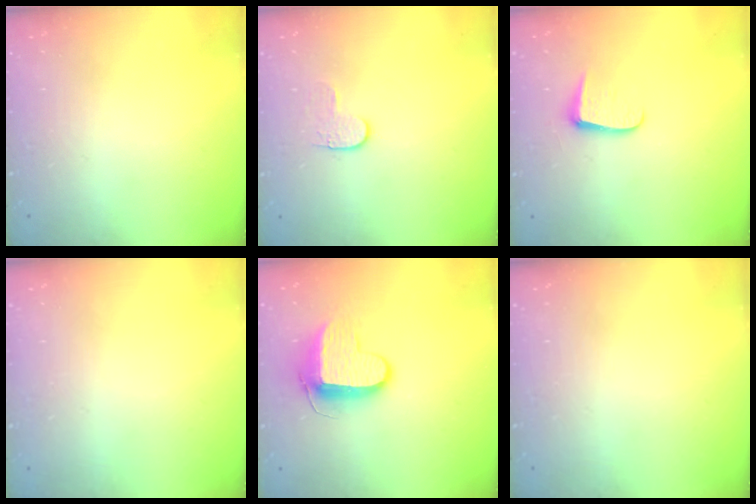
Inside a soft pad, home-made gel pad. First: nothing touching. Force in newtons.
{"total": 4.0, "press": 3.9, "slide": 0.5}
{"total": 6.0, "press": 6.0, "slide": 0.8}
{"total": 0.6, "press": 0.6, "slide": 0.2}
{"total": 9.9, "press": 9.9, "slide": 0.7}
{"total": 0.0}